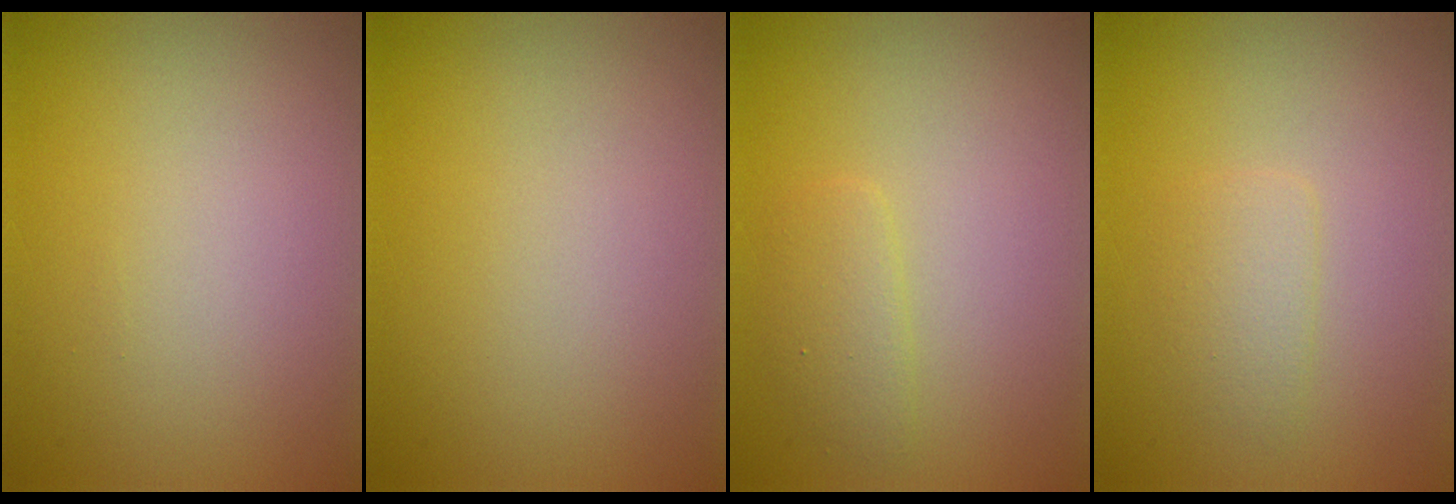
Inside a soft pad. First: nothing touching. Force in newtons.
{"total": 0.0}
{"total": 1.5, "press": 1.5, "slide": 0.1}
{"total": 1.6, "press": 1.6, "slide": 0.0}